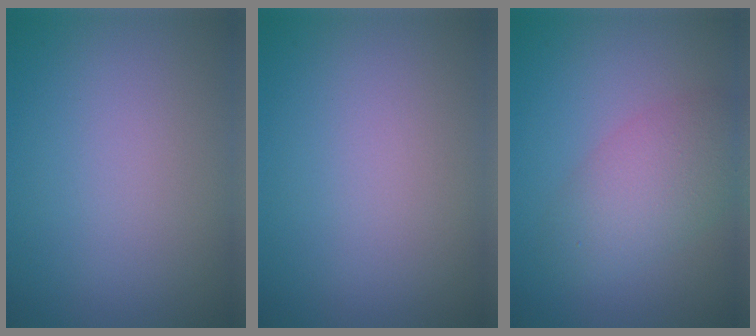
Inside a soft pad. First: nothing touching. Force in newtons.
{"total": 0.0}
{"total": 4.4, "press": 4.4, "slide": 0.2}